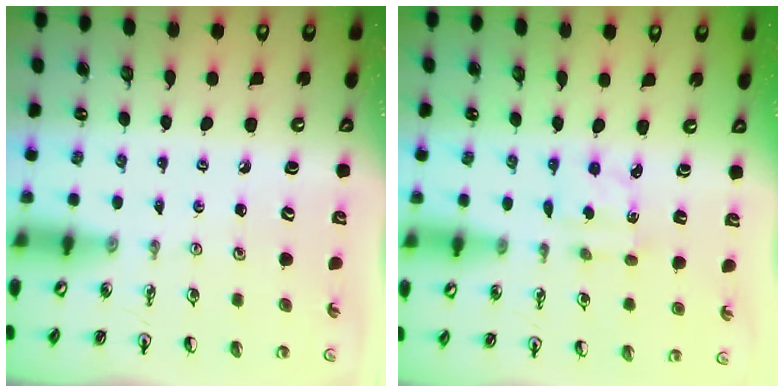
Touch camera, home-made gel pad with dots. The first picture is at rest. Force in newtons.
{"total": 3.1, "press": 3.0, "slide": 0.5}